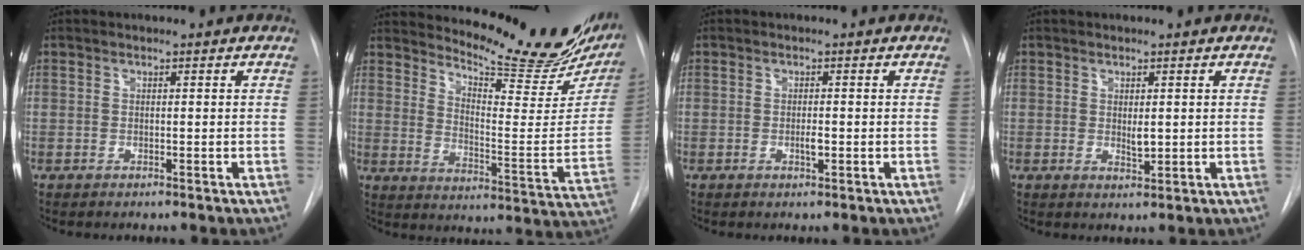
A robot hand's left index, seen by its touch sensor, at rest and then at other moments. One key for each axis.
{"total": 21.6, "fx": 19.2, "fy": 4.7, "fz": 8.6, "tx": -0.125, "ty": -0.076, "tz": 0.241}
{"total": 1.2, "fx": -0.3, "fy": 0.3, "fz": 1.1, "tx": -0.022, "ty": -0.001, "tz": -0.005}
{"total": 1.6, "fx": 0.3, "fy": 0.6, "fz": 1.5, "tx": -0.026, "ty": -0.006, "tz": 0.010}